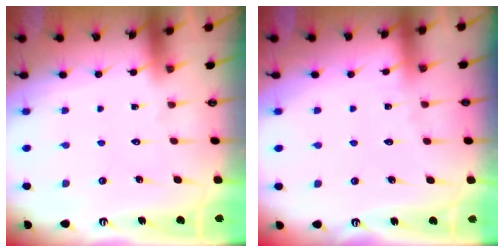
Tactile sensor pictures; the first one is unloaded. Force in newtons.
{"total": 2.7, "press": 2.7, "slide": 0.4}